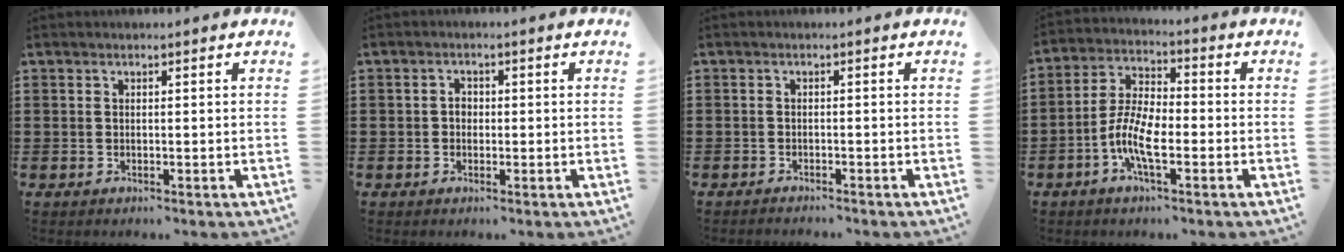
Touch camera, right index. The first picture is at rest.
{"total": 1.4, "force": [-0.3, 1.1, 0.8], "torque": [-0.018, 0.003, -0.006]}
{"total": 1.0, "force": [-1.0, 0.1, -0.1], "torque": [-0.001, 0.003, -0.022]}
{"total": 7.7, "force": [-2.9, 2.7, 6.6], "torque": [-0.158, -0.010, -0.061]}